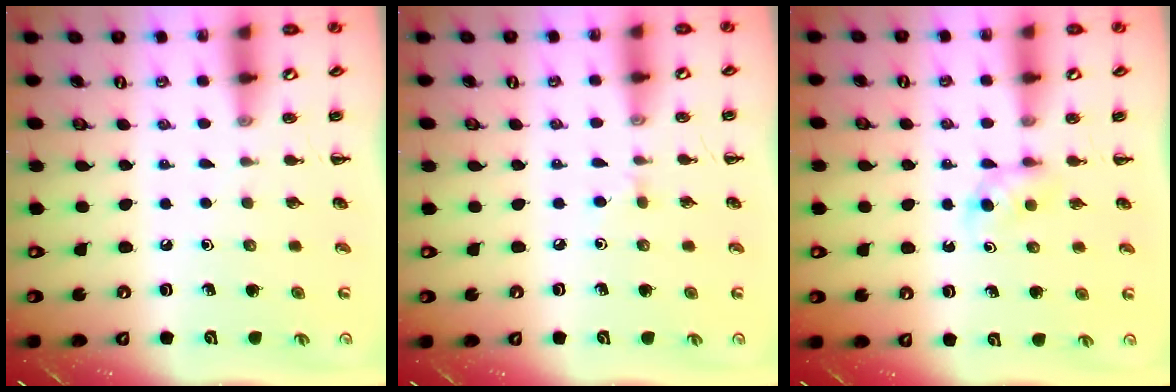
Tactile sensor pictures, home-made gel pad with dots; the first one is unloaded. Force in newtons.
{"total": 3.8, "press": 3.5, "slide": 1.4}
{"total": 2.9, "press": 2.6, "slide": 1.2}